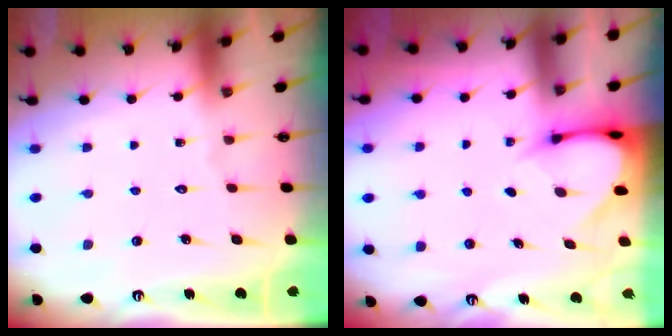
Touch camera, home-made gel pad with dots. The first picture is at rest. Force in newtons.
{"total": 3.4, "press": 3.4, "slide": 0.1}